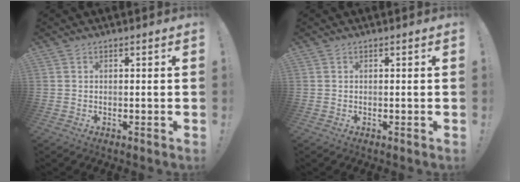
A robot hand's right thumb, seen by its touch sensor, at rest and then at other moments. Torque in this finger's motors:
{"motor_torque": [-0.05, 0.01, -0.11, 0.14, 0.00]}